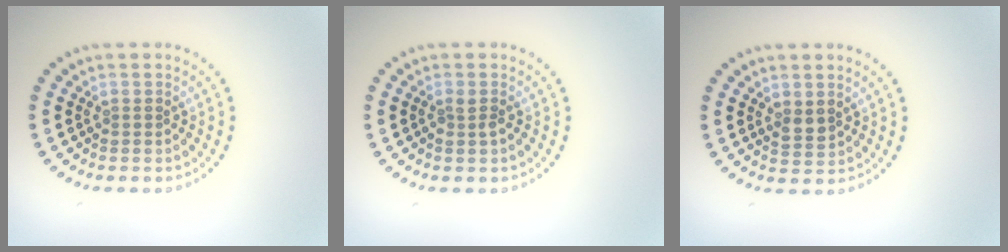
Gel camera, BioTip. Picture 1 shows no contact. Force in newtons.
{"total": 0.7, "press": 0.7, "slide": 0.2}
{"total": 1.4, "press": 1.3, "slide": 0.5}